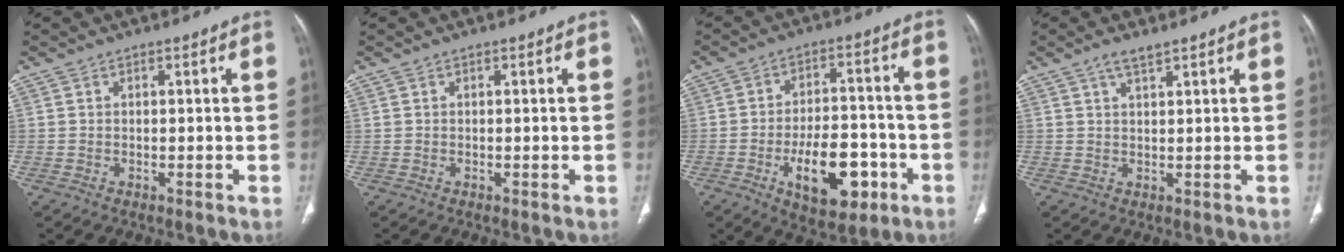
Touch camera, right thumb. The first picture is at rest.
{"total": 0.0}
{"total": 13.2, "force": [-5.0, 6.8, 10.1], "torque": [-0.128, 0.024, -0.072]}
{"total": 2.5, "force": [1.7, 0.5, 1.7], "torque": [-0.035, -0.004, 0.034]}